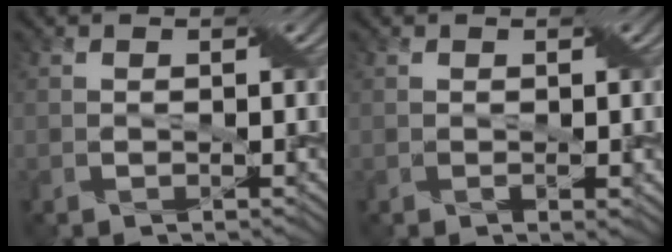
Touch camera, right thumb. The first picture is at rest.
{"total": 0.9, "force": [0.0, 0.4, 0.8], "torque": [-0.013, -0.004, 0.004]}